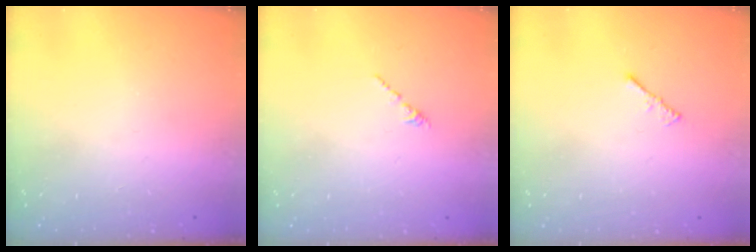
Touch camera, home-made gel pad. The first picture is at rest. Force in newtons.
{"total": 0.6, "press": 0.5, "slide": 0.3}
{"total": 1.5, "press": 1.4, "slide": 0.4}